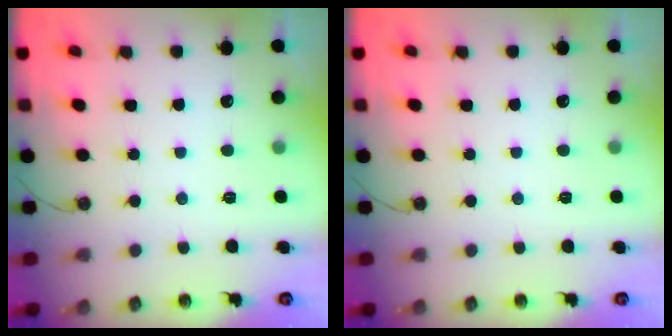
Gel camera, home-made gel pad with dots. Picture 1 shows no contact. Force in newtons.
{"total": 0.0}